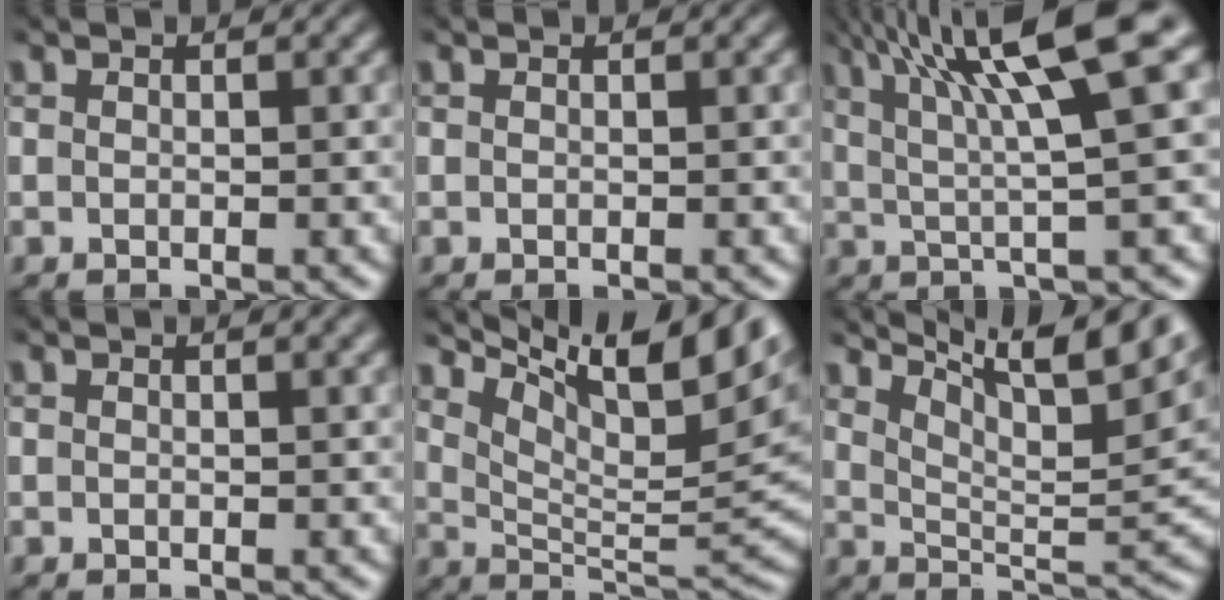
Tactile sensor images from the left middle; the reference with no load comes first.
{"total": 0.0}
{"total": 10.9, "force": [4.8, 1.8, 9.7], "torque": [-0.140, 0.020, 0.078]}
{"total": 1.2, "force": [0.8, 0.4, 0.8], "torque": [-0.006, 0.004, 0.008]}
{"total": 13.0, "force": [8.1, 3.6, 9.5], "torque": [-0.152, 0.017, 0.145]}
{"total": 11.6, "force": [7.8, 2.8, 8.1], "torque": [-0.124, 0.011, 0.128]}